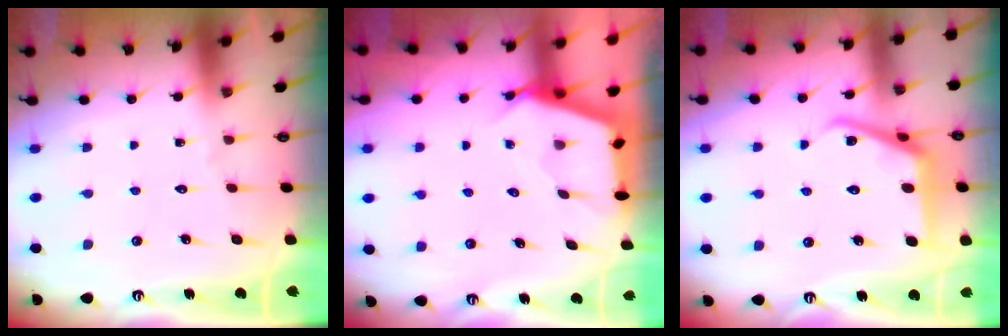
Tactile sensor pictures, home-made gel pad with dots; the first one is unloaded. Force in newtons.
{"total": 2.5, "press": 2.5, "slide": 0.3}
{"total": 10.4, "press": 10.4, "slide": 0.7}